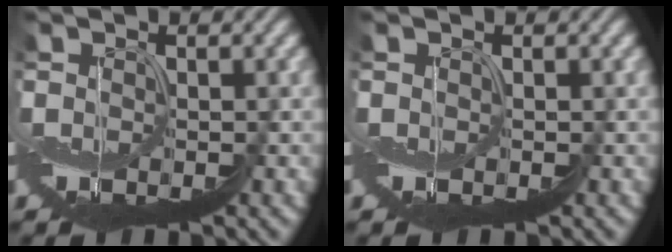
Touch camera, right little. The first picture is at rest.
{"total": 0.0}